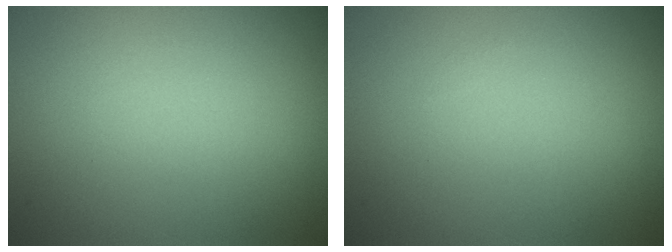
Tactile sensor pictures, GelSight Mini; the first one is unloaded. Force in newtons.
{"total": 0.0}